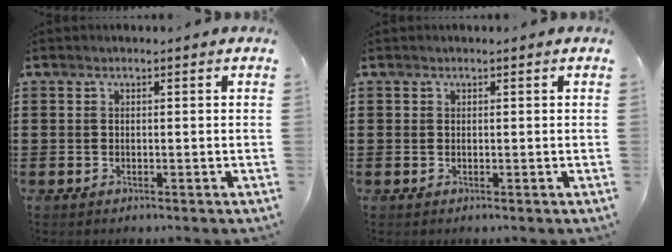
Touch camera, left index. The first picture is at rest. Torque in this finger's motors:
{"motor_torque": [0.12, -0.10, 0.05, 0.01]}